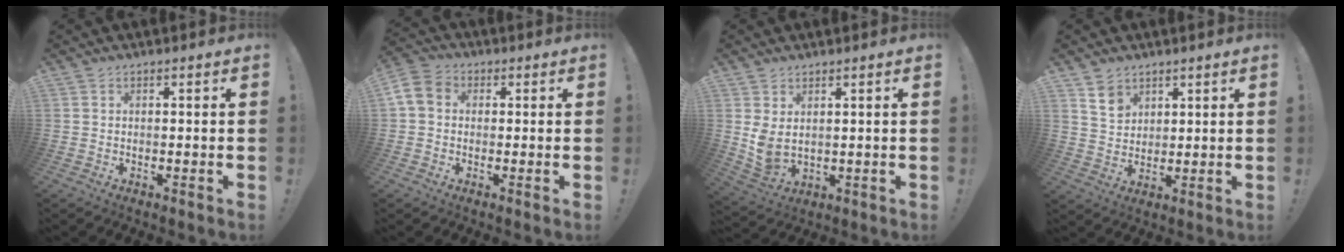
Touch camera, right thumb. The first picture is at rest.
{"total": 7.0, "force": [0.4, 5.8, 4.0], "torque": [-0.079, 0.013, 0.015]}
{"total": 5.7, "force": [1.6, 3.5, 4.2], "torque": [-0.068, -0.024, 0.031]}
{"total": 6.9, "force": [4.5, 4.9, 1.8], "torque": [-0.019, -0.029, 0.086]}